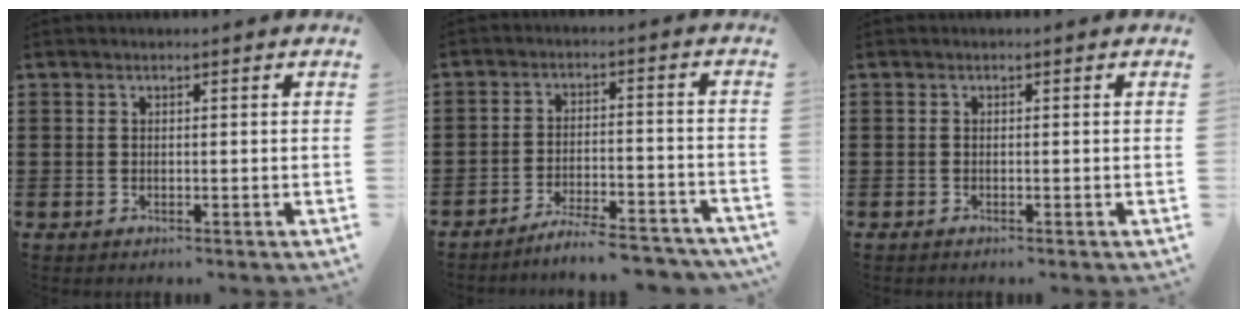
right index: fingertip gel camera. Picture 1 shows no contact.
{"total": 5.8, "force": [-5.5, 0.0, 1.9], "torque": [-0.030, -0.002, -0.103]}
{"total": 0.0}